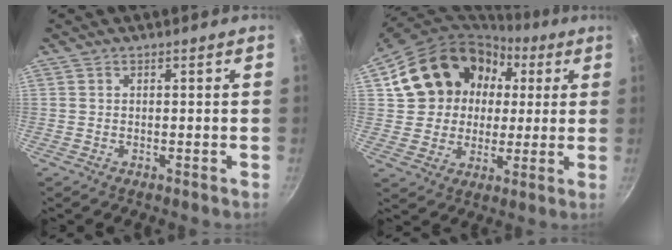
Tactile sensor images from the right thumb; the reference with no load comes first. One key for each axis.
{"total": 19.3, "fx": 4.4, "fy": 16.6, "fz": 8.8, "tx": -0.137, "ty": 0.042, "tz": 0.077}